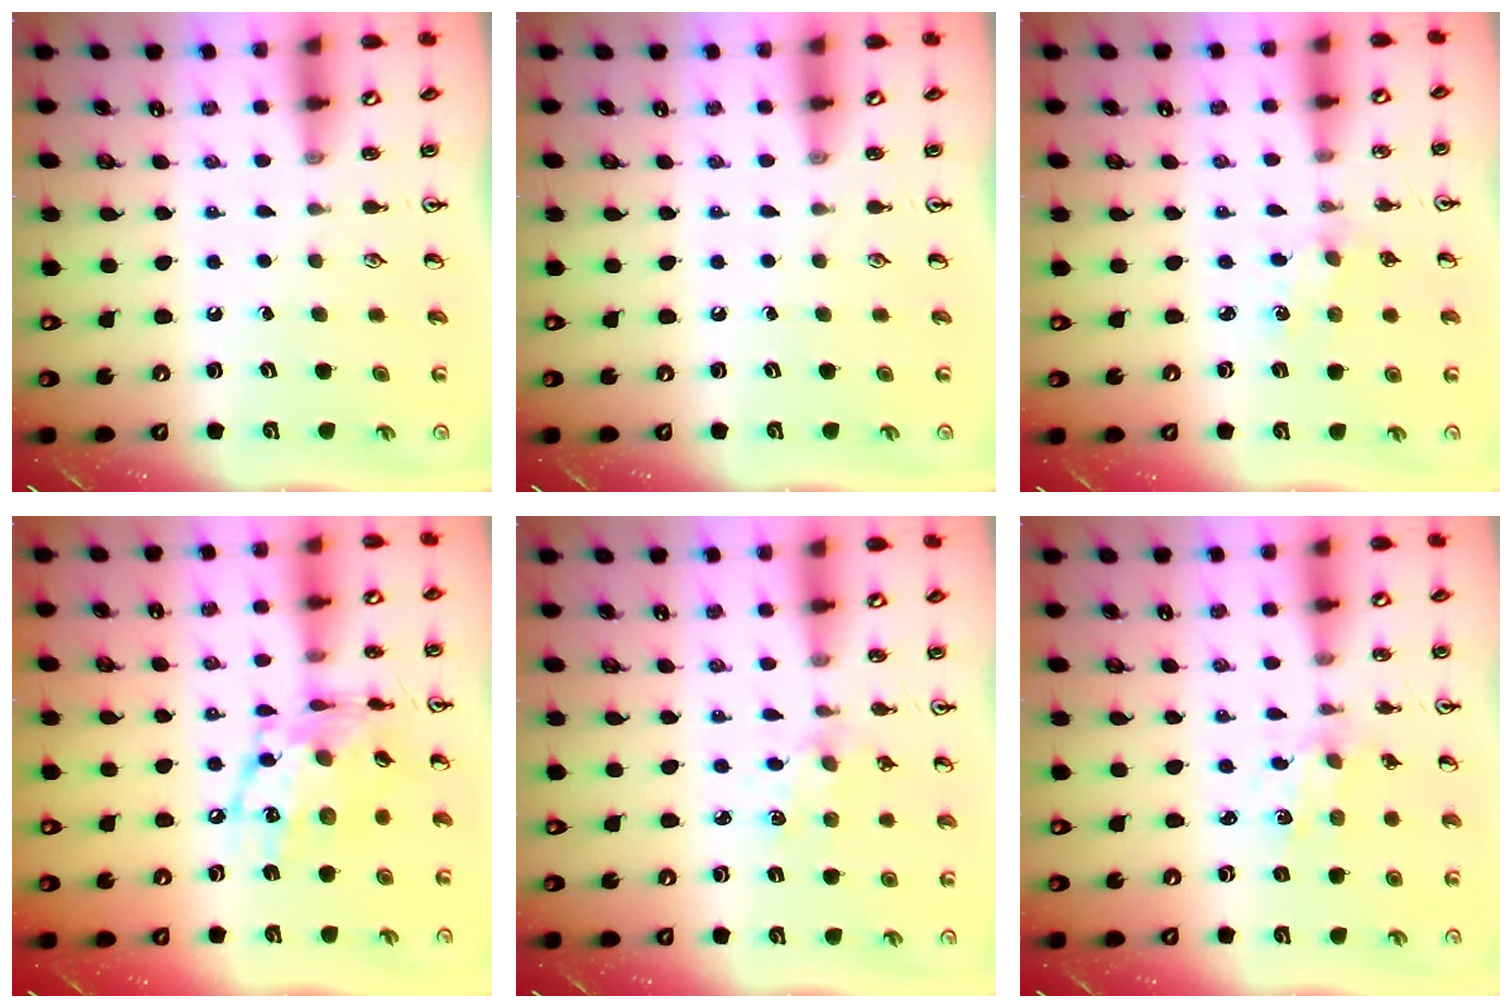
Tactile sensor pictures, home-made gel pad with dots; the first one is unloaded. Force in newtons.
{"total": 0.0}
{"total": 2.2, "press": 2.2, "slide": 0.2}
{"total": 15.6, "press": 15.6, "slide": 0.9}
{"total": 1.9, "press": 1.8, "slide": 0.2}
{"total": 1.7, "press": 1.6, "slide": 0.2}